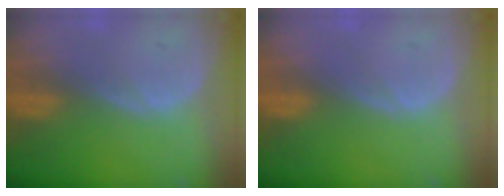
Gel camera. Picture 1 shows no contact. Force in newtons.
{"total": 0.0}